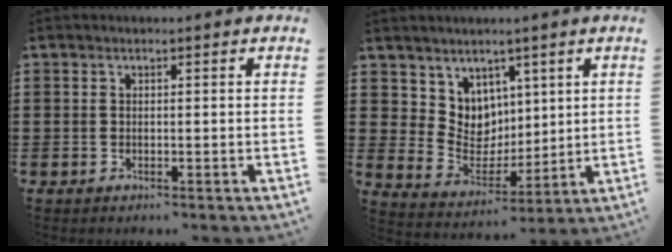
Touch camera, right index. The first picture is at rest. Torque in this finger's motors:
{"motor_torque": [0.29, 0.09, 0.22, 0.06]}